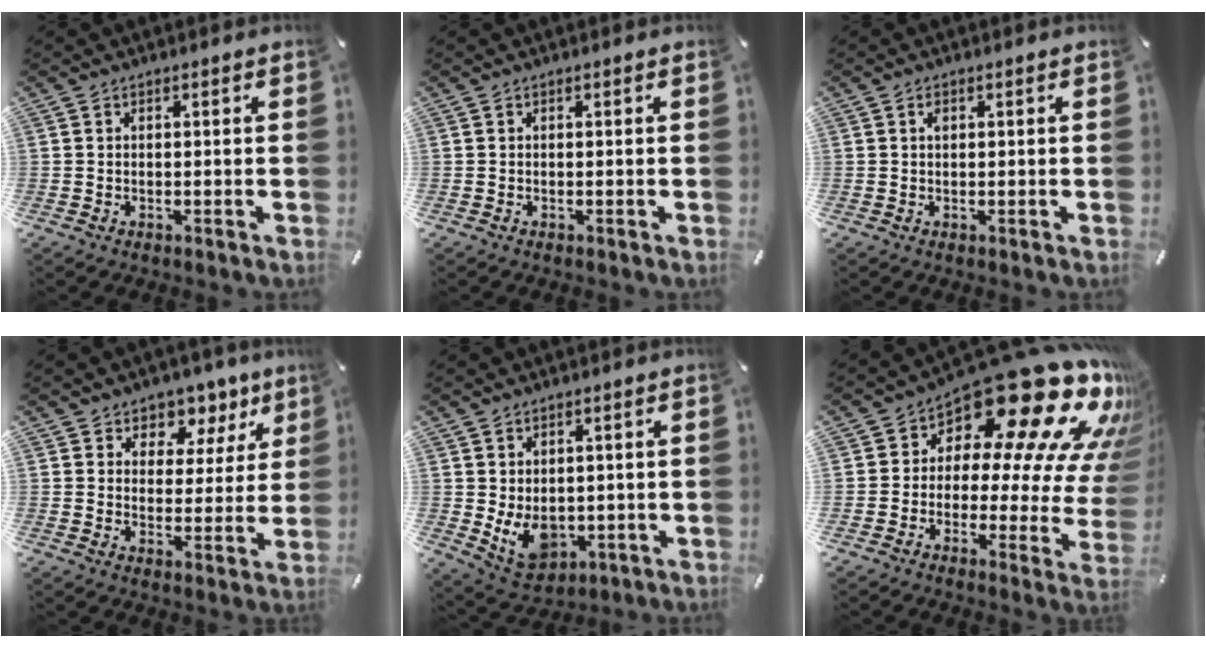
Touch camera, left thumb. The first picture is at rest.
{"total": 0.0}
{"total": 0.9, "force": [0.3, 0.6, 0.7], "torque": [-0.015, 0.002, 0.006]}
{"total": 6.9, "force": [4.9, 4.8, 1.0], "torque": [-0.008, -0.047, 0.081]}
{"total": 7.9, "force": [0.1, 6.6, 4.3], "torque": [-0.072, -0.010, 0.005]}
{"total": 23.2, "force": [14.8, 9.2, 15.4], "torque": [-0.206, -0.129, 0.245]}